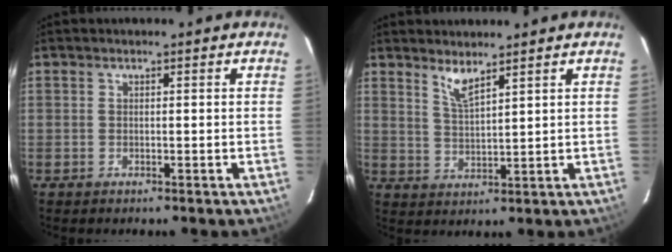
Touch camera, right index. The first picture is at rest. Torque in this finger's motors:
{"motor_torque": [-0.10, 0.06, 0.01, 0.04]}